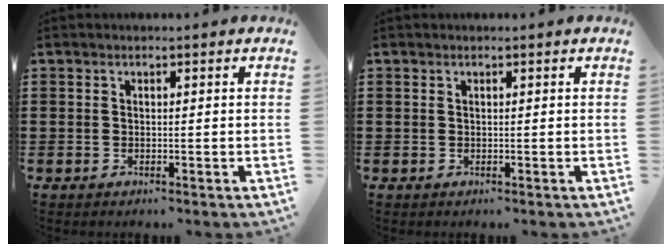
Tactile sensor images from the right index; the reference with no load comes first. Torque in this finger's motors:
{"motor_torque": [0.13, -0.13, 0.01, 0.01]}